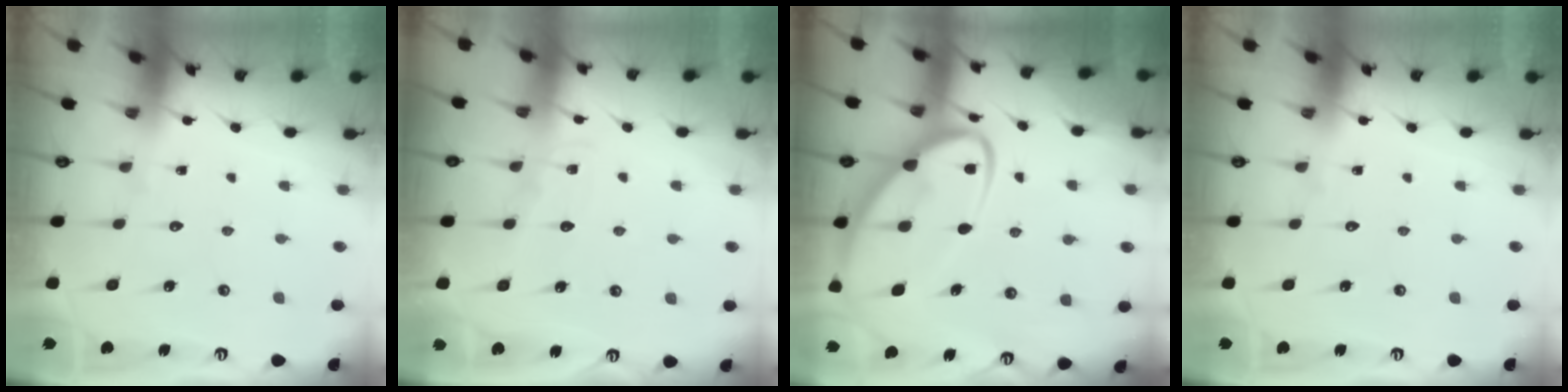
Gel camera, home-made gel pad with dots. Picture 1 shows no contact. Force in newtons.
{"total": 4.6, "press": 4.6, "slide": 0.3}
{"total": 13.2, "press": 13.1, "slide": 1.2}
{"total": 0.0}